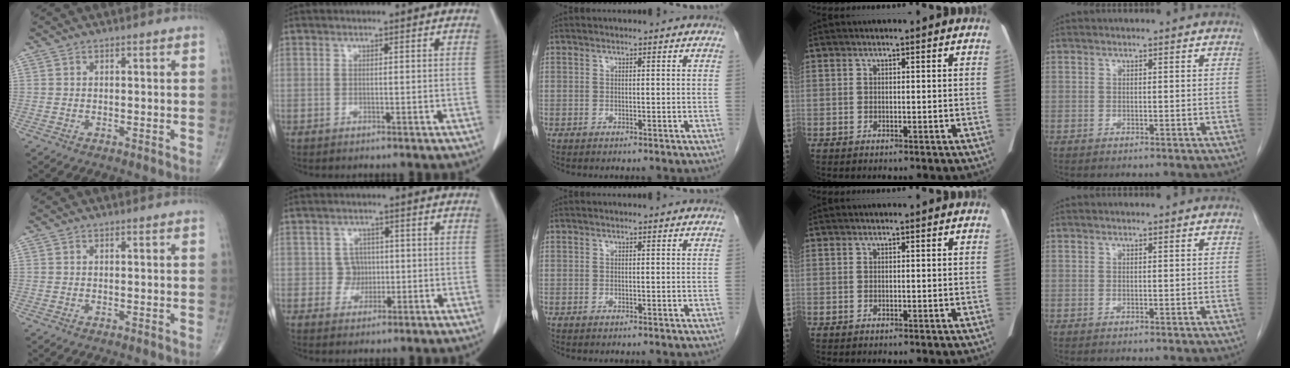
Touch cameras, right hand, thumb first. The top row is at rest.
{"index": {"total": 2.8, "force": [0.0, 2.8, 0.3], "torque": [0.003, 0.006, 0.000]}}